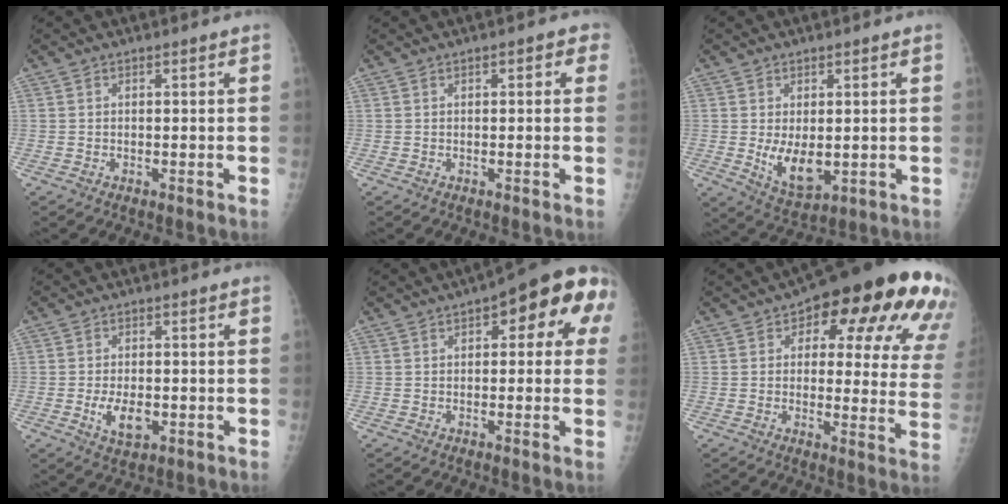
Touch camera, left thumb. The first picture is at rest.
{"total": 2.6, "force": [0.9, 1.4, 2.0], "torque": [-0.006, 0.004, 0.004]}
{"total": 7.4, "force": [-0.4, 4.2, 6.0], "torque": [-0.088, -0.019, 0.009]}
{"total": 5.5, "force": [-1.3, 3.1, 4.3], "torque": [-0.071, -0.005, -0.018]}
{"total": 13.4, "force": [4.9, 5.6, 11.1], "torque": [-0.094, 0.013, 0.045]}
{"total": 24.2, "force": [11.2, 10.3, 18.9], "torque": [-0.197, -0.008, 0.131]}